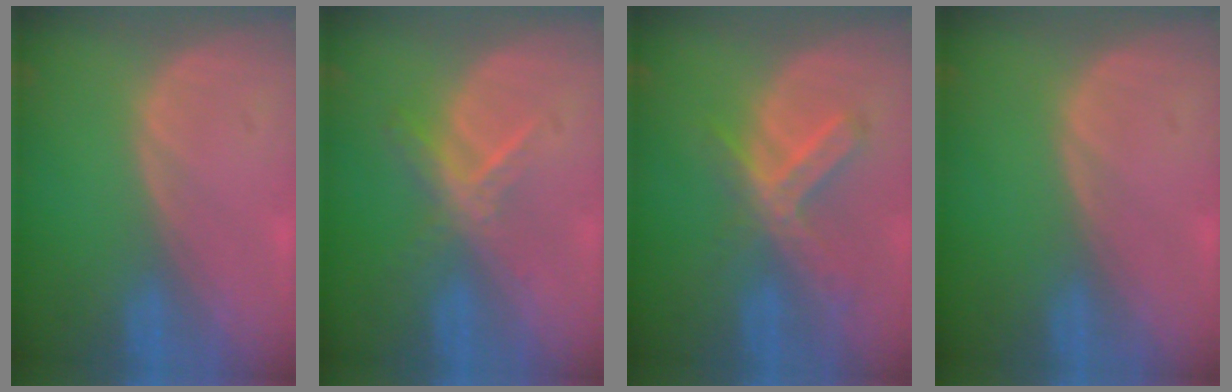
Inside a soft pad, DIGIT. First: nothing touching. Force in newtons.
{"total": 5.7, "press": 5.0, "slide": 2.9}
{"total": 7.0, "press": 6.1, "slide": 3.6}
{"total": 0.0}